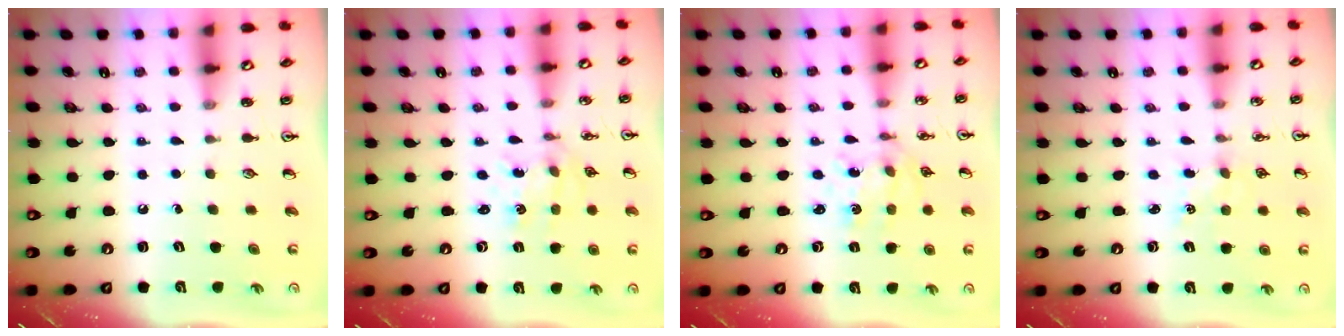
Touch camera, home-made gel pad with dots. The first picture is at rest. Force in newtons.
{"total": 0.9, "press": 0.9, "slide": 0.1}
{"total": 2.6, "press": 2.4, "slide": 0.9}
{"total": 3.0, "press": 3.0, "slide": 0.4}